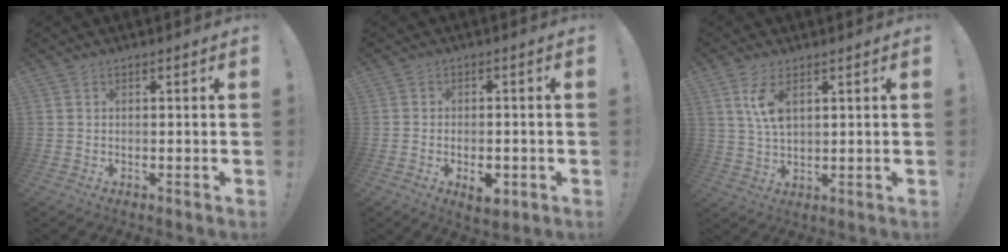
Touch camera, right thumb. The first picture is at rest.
{"total": 5.9, "force": [-2.5, 3.0, 4.4], "torque": [-0.056, 0.009, -0.038]}
{"total": 7.2, "force": [3.1, 3.0, 5.7], "torque": [-0.114, -0.008, 0.053]}